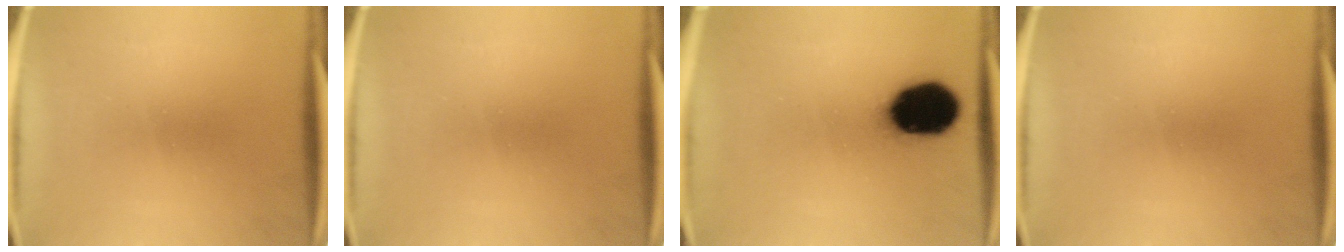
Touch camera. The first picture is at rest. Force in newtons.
{"total": 0.0}
{"total": 18.6}
{"total": 0.0}